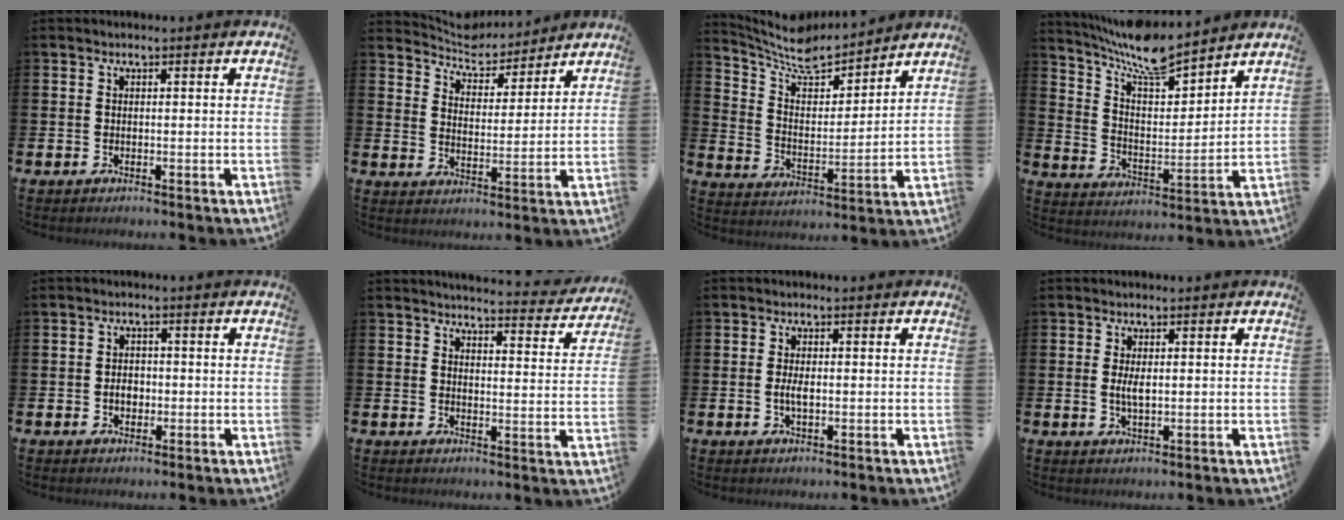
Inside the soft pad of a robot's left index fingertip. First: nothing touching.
{"total": 6.0, "force": [5.9, 1.2, 0.2], "torque": [-0.034, -0.041, 0.103]}
{"total": 8.3, "force": [7.8, 2.3, 1.9], "torque": [-0.077, -0.055, 0.139]}
{"total": 9.4, "force": [8.7, 1.5, 3.2], "torque": [-0.090, -0.059, 0.154]}
{"total": 2.4, "force": [-0.4, 1.8, 1.5], "torque": [-0.012, -0.001, -0.015]}
{"total": 4.1, "force": [4.0, 0.4, 0.6], "torque": [-0.012, -0.035, 0.064]}
{"total": 2.3, "force": [-0.2, 1.0, 2.0], "torque": [-0.037, 0.001, -0.004]}
{"total": 2.4, "force": [0.2, 0.9, 2.2], "torque": [-0.043, 0.002, 0.002]}